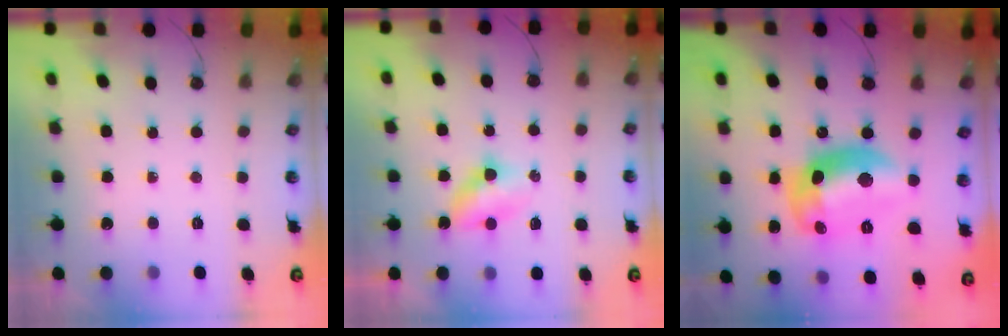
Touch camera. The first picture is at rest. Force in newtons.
{"total": 6.1, "press": 4.8, "slide": 3.7}
{"total": 17.1, "press": 17.0, "slide": 1.4}